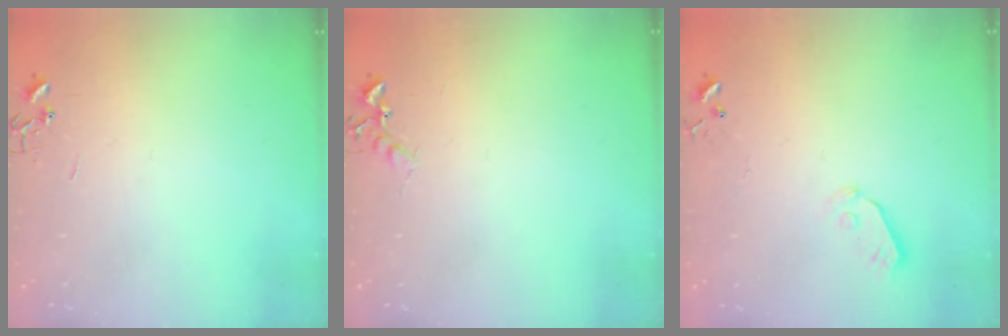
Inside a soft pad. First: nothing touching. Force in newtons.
{"total": 5.8, "press": 5.7, "slide": 1.0}
{"total": 5.5, "press": 5.4, "slide": 0.6}